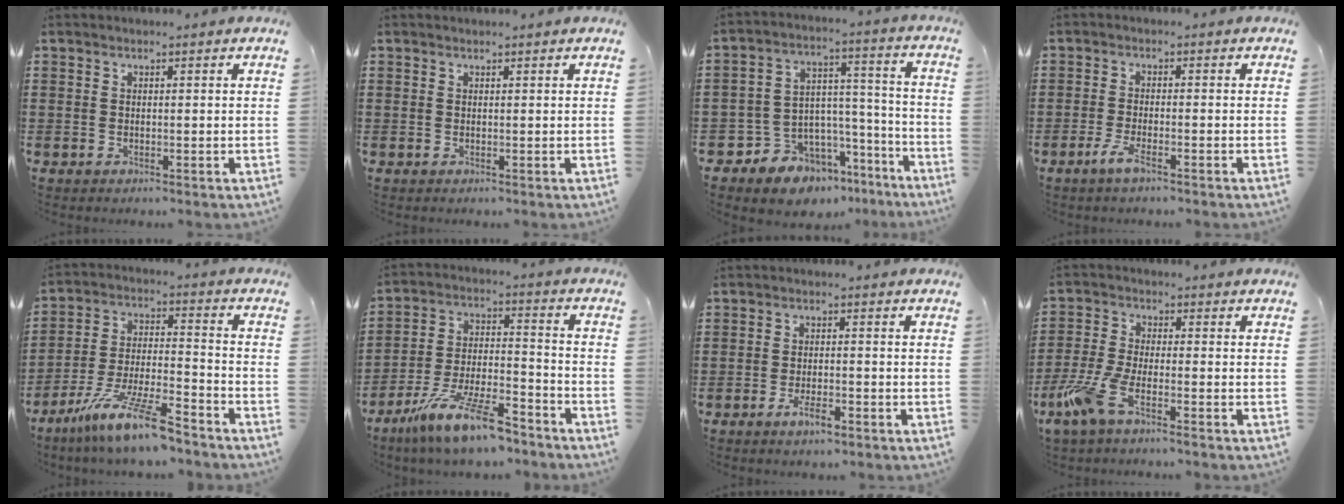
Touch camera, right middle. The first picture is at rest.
{"total": 0.0}
{"total": 7.7, "force": [-6.3, 4.3, 0.4], "torque": [-0.023, 0.013, -0.118]}
{"total": 3.1, "force": [-1.8, 0.4, 2.4], "torque": [-0.055, -0.004, -0.038]}
{"total": 12.0, "force": [-9.1, 1.5, 7.6], "torque": [-0.153, 0.012, -0.177]}
{"total": 12.8, "force": [-9.7, 2.4, 8.1], "torque": [-0.157, 0.023, -0.182]}
{"total": 3.3, "force": [-2.0, 1.0, 2.4], "torque": [-0.046, 0.003, -0.039]}
{"total": 6.4, "force": [-3.8, 1.3, 5.0], "torque": [-0.130, -0.020, -0.078]}